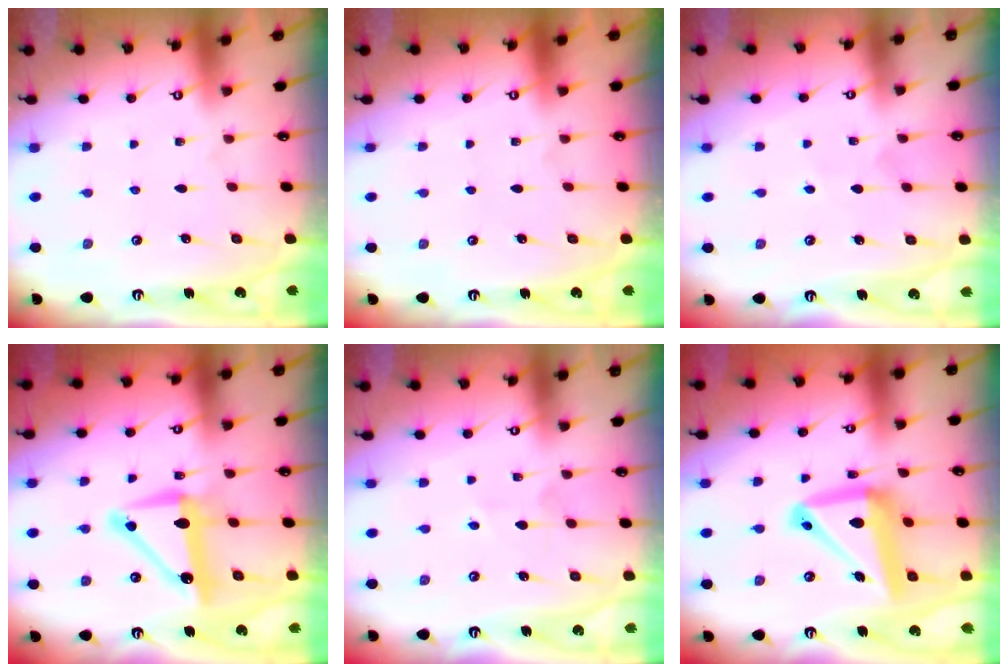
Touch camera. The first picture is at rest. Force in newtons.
{"total": 0.0}
{"total": 3.5, "press": 3.3, "slide": 1.1}
{"total": 11.1, "press": 11.1, "slide": 0.3}
{"total": 3.7, "press": 3.5, "slide": 1.1}
{"total": 15.9, "press": 15.7, "slide": 2.3}